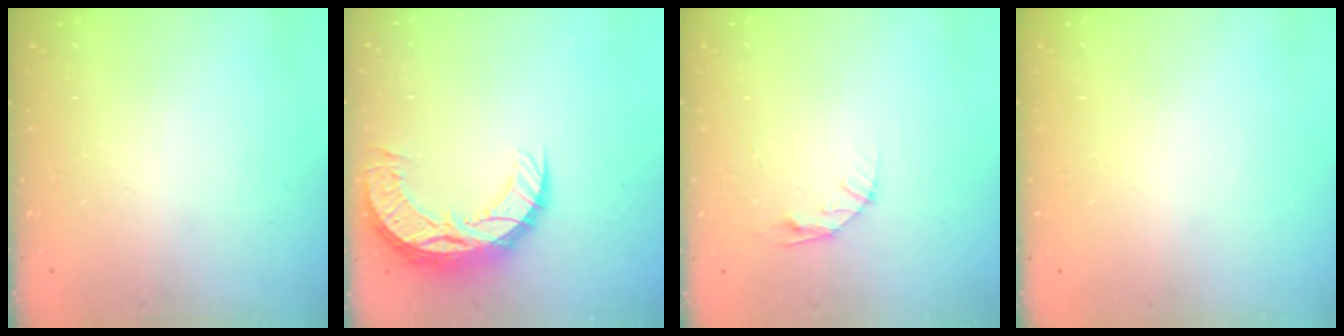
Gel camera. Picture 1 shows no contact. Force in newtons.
{"total": 12.2, "press": 12.2, "slide": 0.8}
{"total": 5.3, "press": 5.3, "slide": 0.6}
{"total": 0.0}